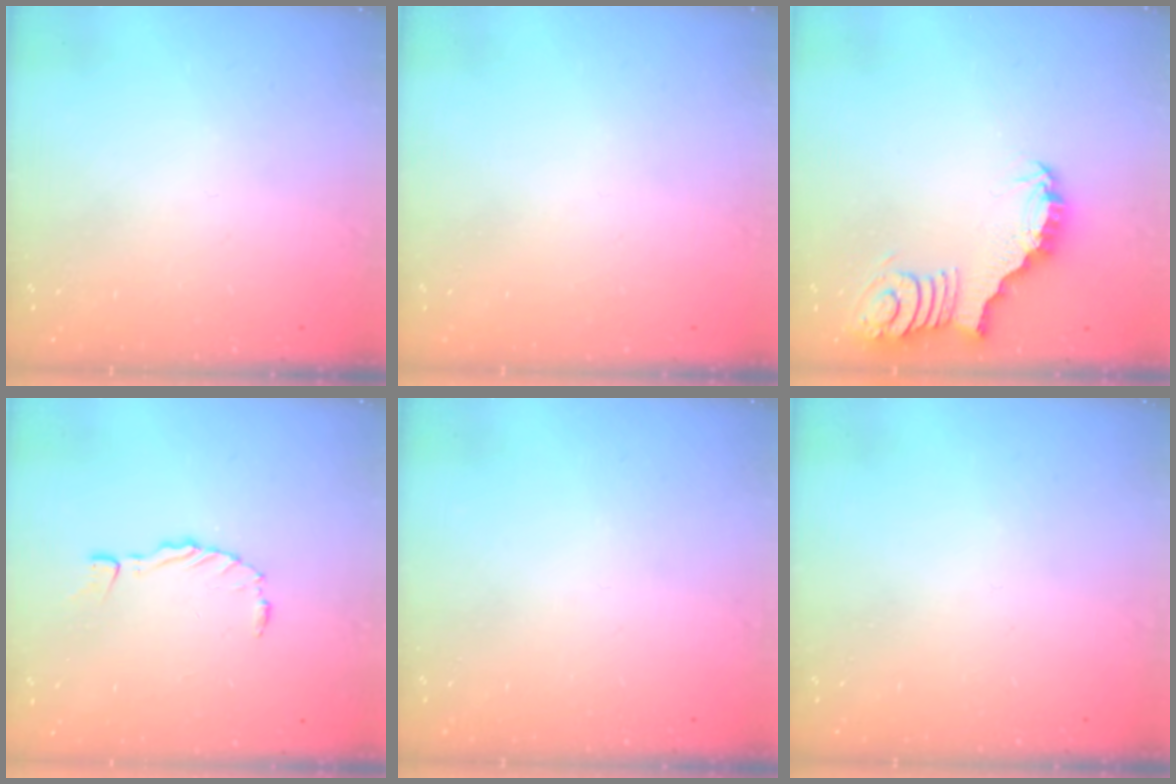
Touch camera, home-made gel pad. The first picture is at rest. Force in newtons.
{"total": 0.0}
{"total": 2.4, "press": 2.4, "slide": 0.3}
{"total": 0.0}
{"total": 0.0}
{"total": 0.0}